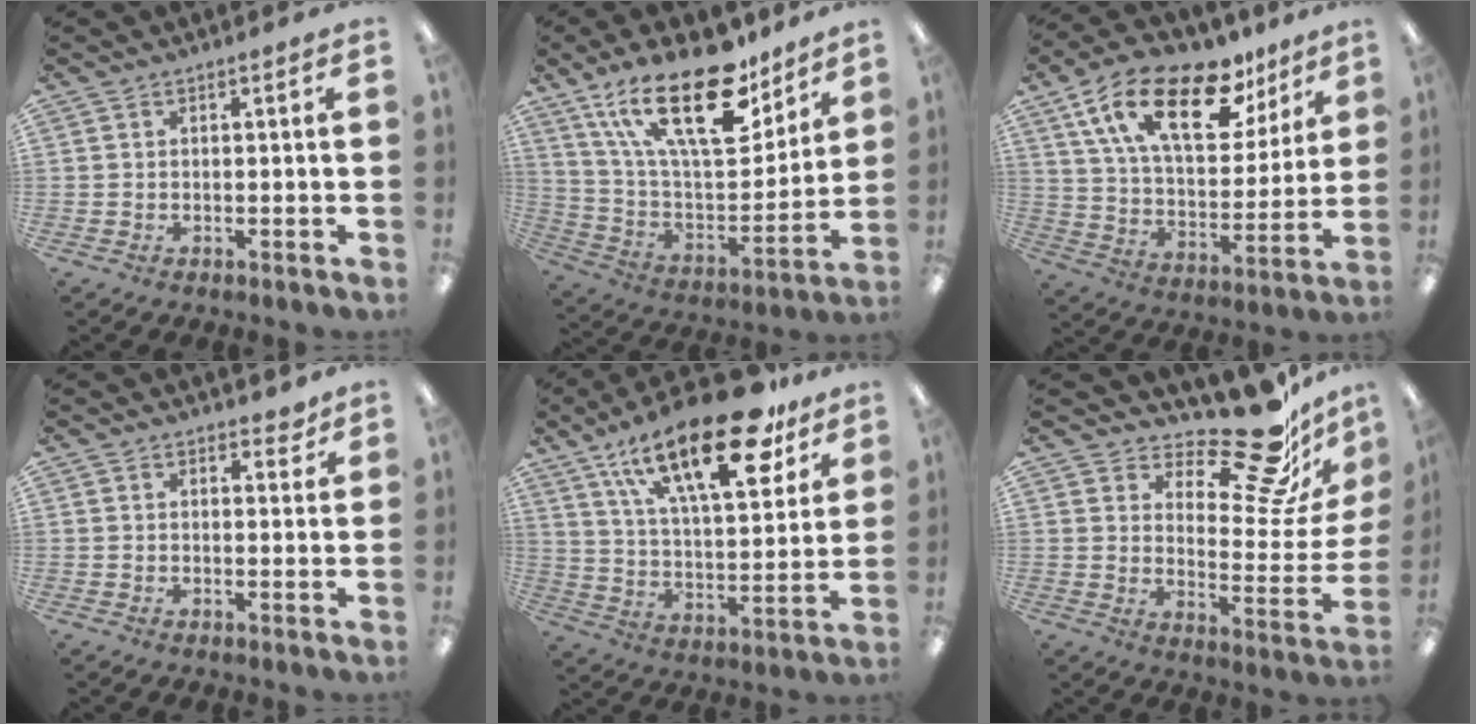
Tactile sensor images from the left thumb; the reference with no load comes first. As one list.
[{"total": 26.5, "force": [16.2, 11.0, 17.8], "torque": [-0.312, -0.091, 0.281]}, {"total": 23.2, "force": [13.2, 10.8, 15.8], "torque": [-0.271, -0.054, 0.228]}, {"total": 2.4, "force": [2.0, 1.1, 0.8], "torque": [-0.002, -0.007, 0.035]}, {"total": 26.0, "force": [15.8, 9.9, 18.0], "torque": [-0.284, -0.082, 0.264]}, {"total": 20.6, "force": [16.6, 6.2, 10.5], "torque": [-0.136, -0.132, 0.272]}]